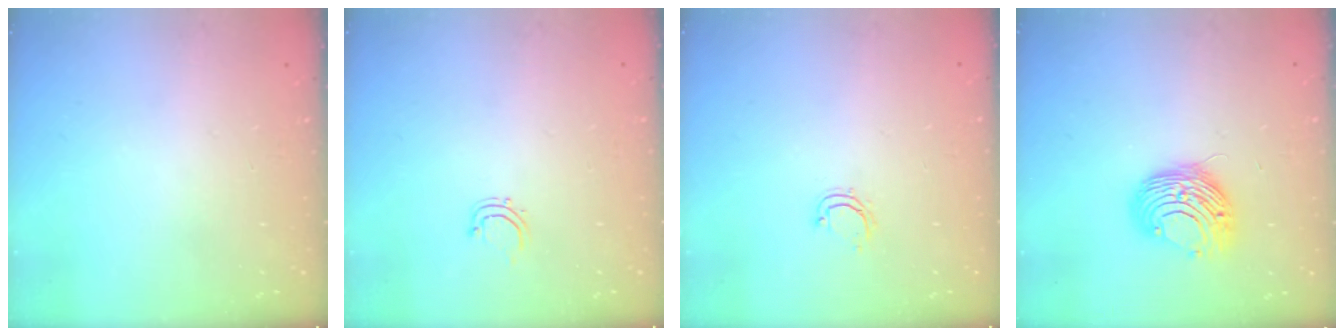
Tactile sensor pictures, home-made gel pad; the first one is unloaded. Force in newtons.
{"total": 2.8, "press": 2.8, "slide": 0.5}
{"total": 3.7, "press": 3.7, "slide": 0.3}
{"total": 9.5, "press": 9.5, "slide": 0.1}